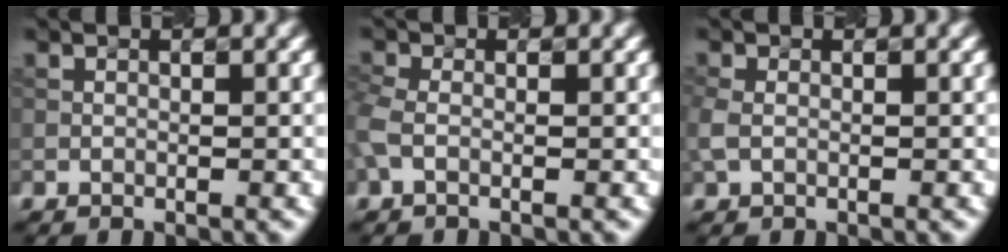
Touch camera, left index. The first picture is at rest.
{"total": 1.9, "force": [-0.3, 1.1, 1.5], "torque": [-0.046, 0.001, -0.015]}
{"total": 1.6, "force": [-0.1, 1.3, 1.0], "torque": [-0.032, 0.003, -0.005]}